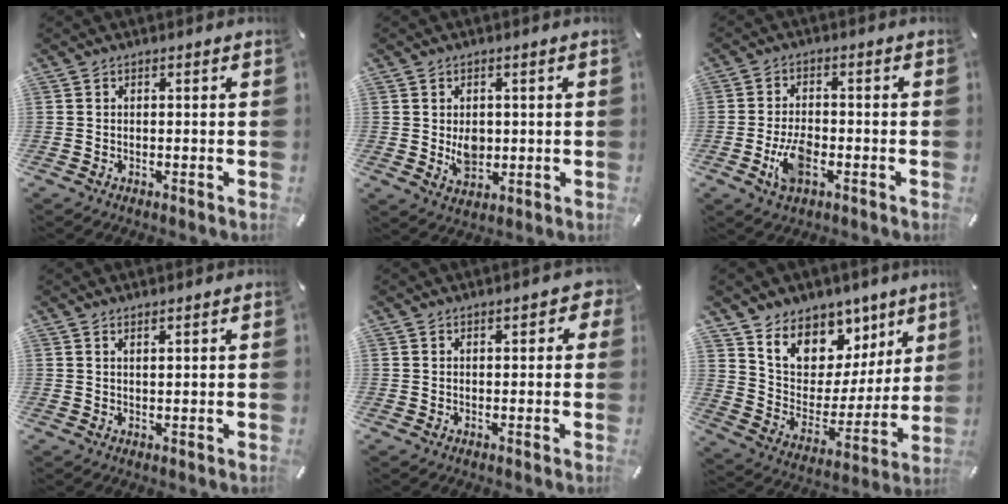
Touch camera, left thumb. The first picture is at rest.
{"total": 5.1, "force": [0.1, 4.2, 2.9], "torque": [-0.040, -0.012, -0.004]}
{"total": 6.9, "force": [-2.6, 3.6, 5.3], "torque": [-0.118, 0.004, -0.048]}
{"total": 1.2, "force": [0.9, 0.0, 0.8], "torque": [-0.015, -0.003, 0.017]}
{"total": 2.3, "force": [0.7, 1.5, 1.6], "torque": [-0.018, 0.001, 0.006]}
{"total": 10.8, "force": [7.7, 7.5, 1.1], "torque": [-0.025, -0.089, 0.143]}